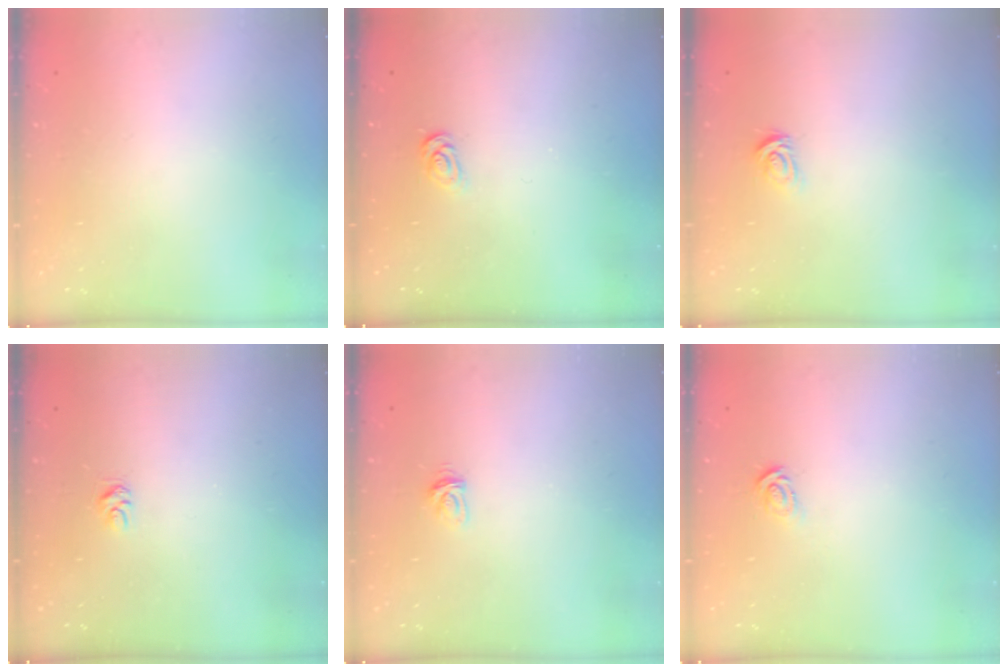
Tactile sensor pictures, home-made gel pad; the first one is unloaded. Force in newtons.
{"total": 2.7, "press": 2.7, "slide": 0.3}
{"total": 2.8, "press": 2.8, "slide": 0.4}
{"total": 3.9, "press": 3.9, "slide": 0.4}
{"total": 3.3, "press": 3.2, "slide": 0.5}
{"total": 2.9, "press": 2.9, "slide": 0.2}